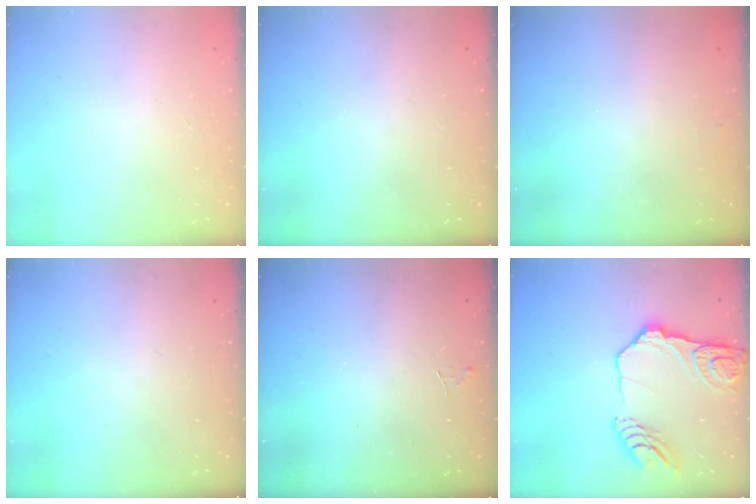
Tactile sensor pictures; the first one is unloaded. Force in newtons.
{"total": 0.0}
{"total": 2.5, "press": 2.5, "slide": 0.2}
{"total": 0.0}
{"total": 3.3, "press": 3.3, "slide": 0.4}
{"total": 17.0, "press": 16.9, "slide": 1.8}